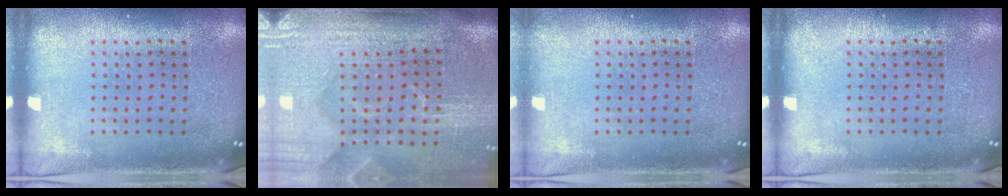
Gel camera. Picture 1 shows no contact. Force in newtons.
{"total": 4.9, "press": 4.1, "slide": 2.6}
{"total": 0.5, "press": 0.5, "slide": 0.1}
{"total": 0.0}